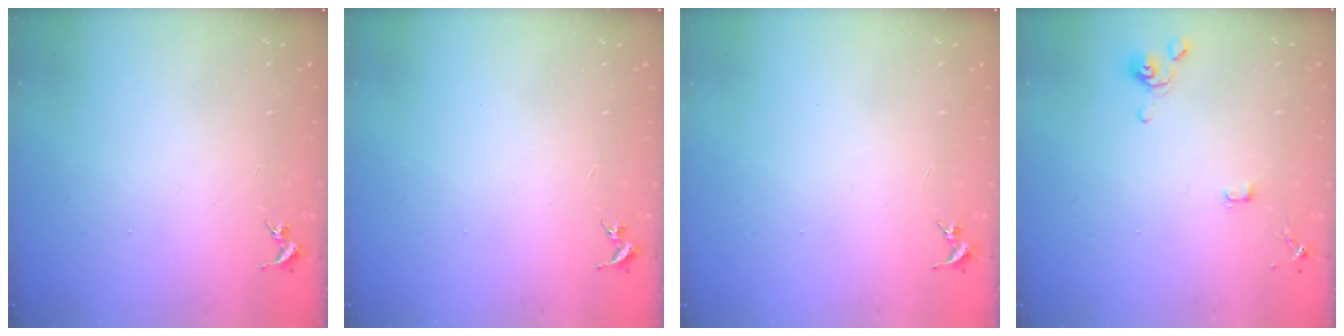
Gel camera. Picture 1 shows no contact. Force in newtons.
{"total": 0.0}
{"total": 0.0}
{"total": 4.6, "press": 4.6, "slide": 0.7}